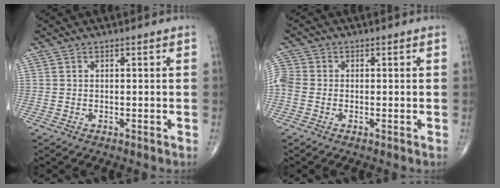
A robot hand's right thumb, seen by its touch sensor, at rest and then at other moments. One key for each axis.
{"total": 4.2, "fx": -0.9, "fy": 3.3, "fz": 2.5, "tx": -0.065, "ty": 0.010, "tz": -0.028}